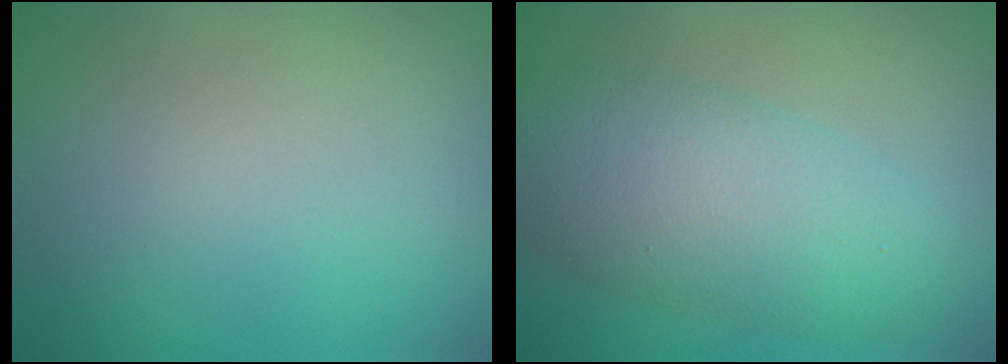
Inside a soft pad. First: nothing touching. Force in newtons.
{"total": 7.4, "press": 7.4, "slide": 0.1}